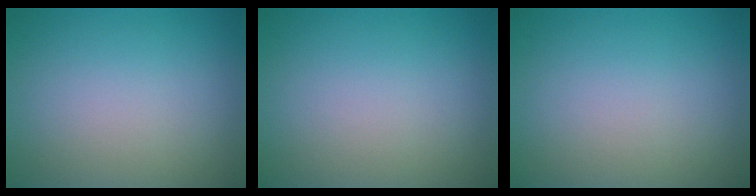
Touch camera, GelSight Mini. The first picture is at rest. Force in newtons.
{"total": 0.0}
{"total": 0.0}